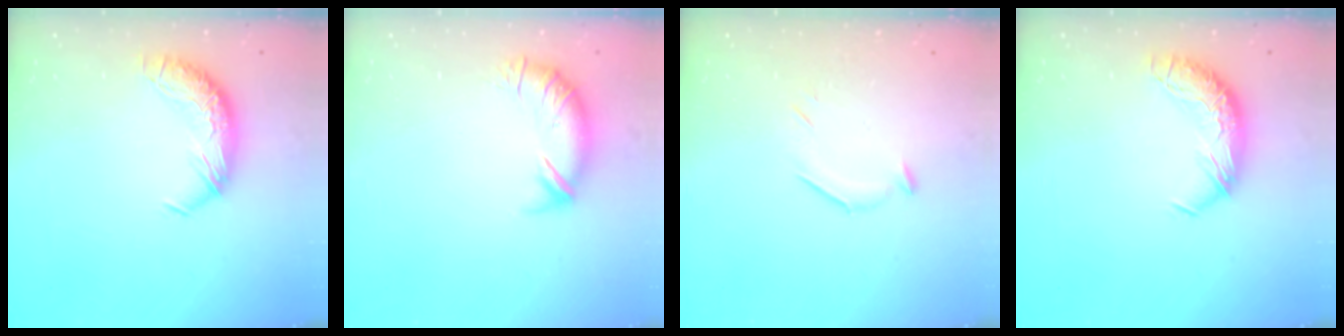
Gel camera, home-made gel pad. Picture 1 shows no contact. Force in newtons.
{"total": 3.8, "press": 3.4, "slide": 1.8}
{"total": 6.0, "press": 5.9, "slide": 1.1}
{"total": 0.0}